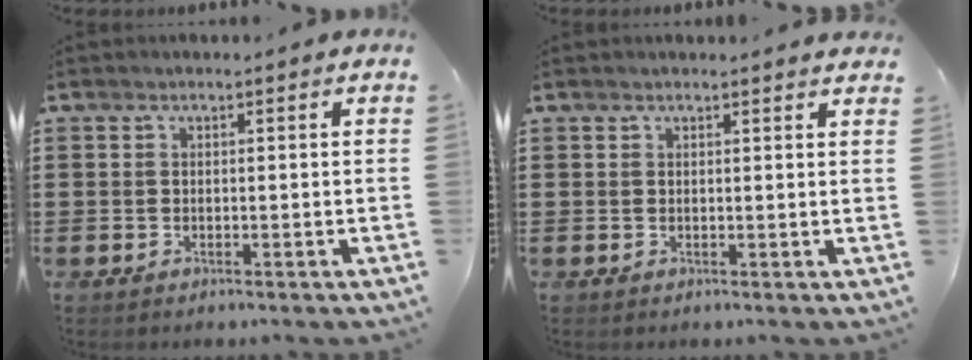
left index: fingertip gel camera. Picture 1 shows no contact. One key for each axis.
{"total": 0.8, "fx": 0.8, "fy": 0.0, "fz": 0.2, "tx": -0.006, "ty": -0.001, "tz": 0.015}